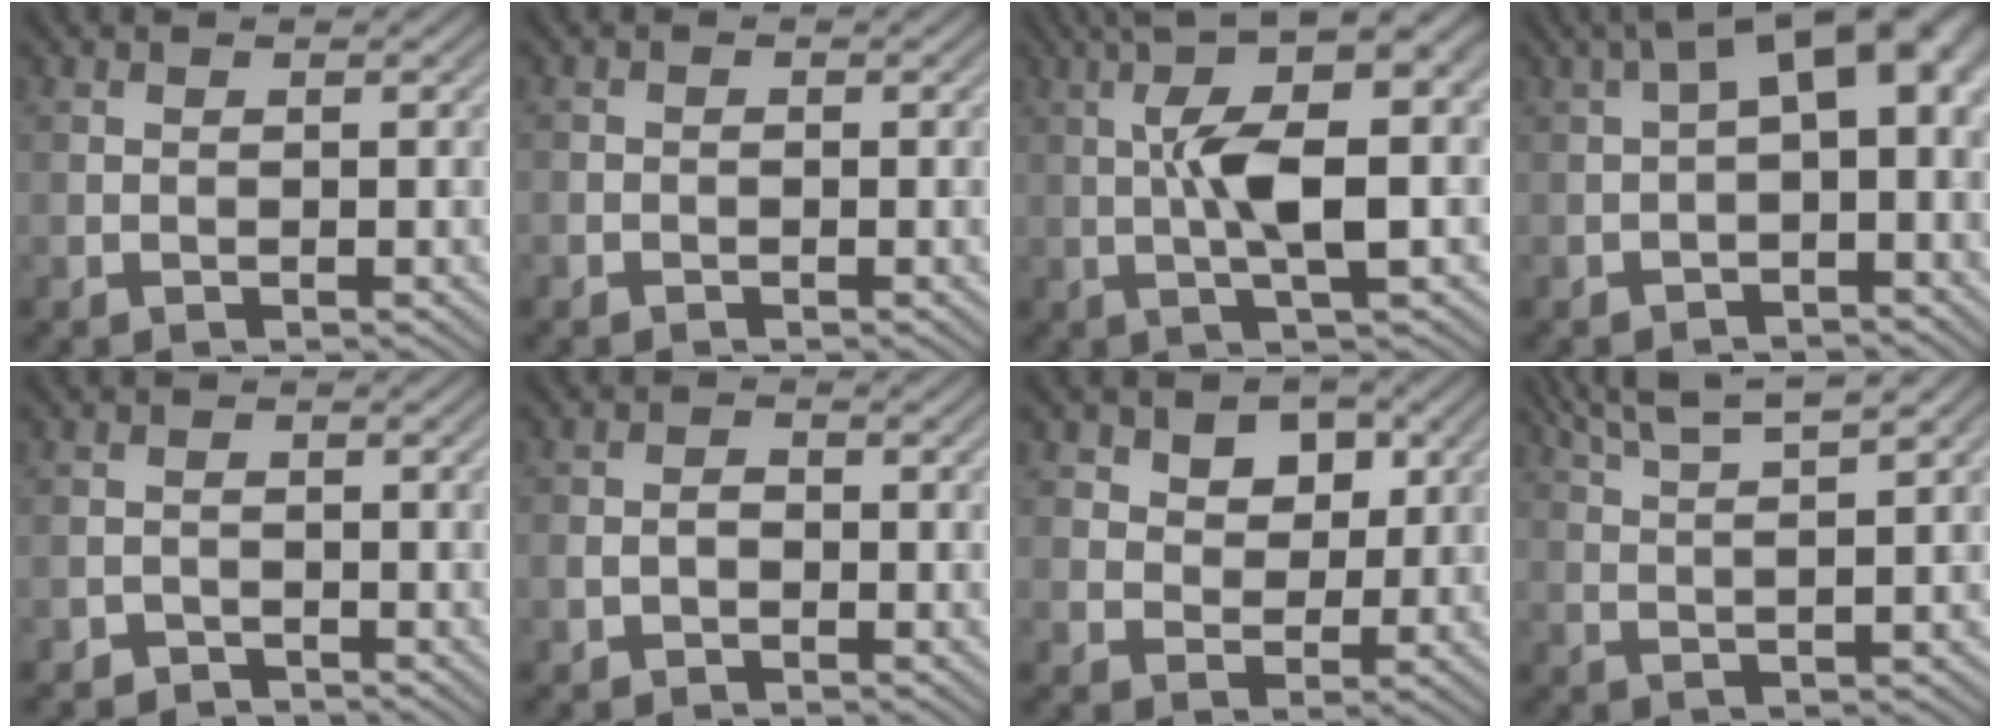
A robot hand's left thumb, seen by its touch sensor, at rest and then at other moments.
{"total": 0.7, "force": [-0.5, 0.5, 0.0], "torque": [0.001, -0.002, -0.011]}
{"total": 10.9, "force": [1.6, 2.6, 10.4], "torque": [-0.181, 0.018, 0.024]}
{"total": 9.0, "force": [0.1, 4.0, 8.0], "torque": [-0.111, 0.022, -0.008]}
{"total": 1.8, "force": [-1.5, 1.1, -0.1], "torque": [0.011, 0.003, -0.034]}
{"total": 1.8, "force": [-0.8, 1.2, 1.0], "torque": [-0.019, 0.003, -0.019]}
{"total": 6.6, "force": [3.0, 5.0, 3.1], "torque": [-0.075, -0.007, 0.058]}
{"total": 8.1, "force": [5.6, 1.3, 5.7], "torque": [-0.095, 0.022, 0.079]}